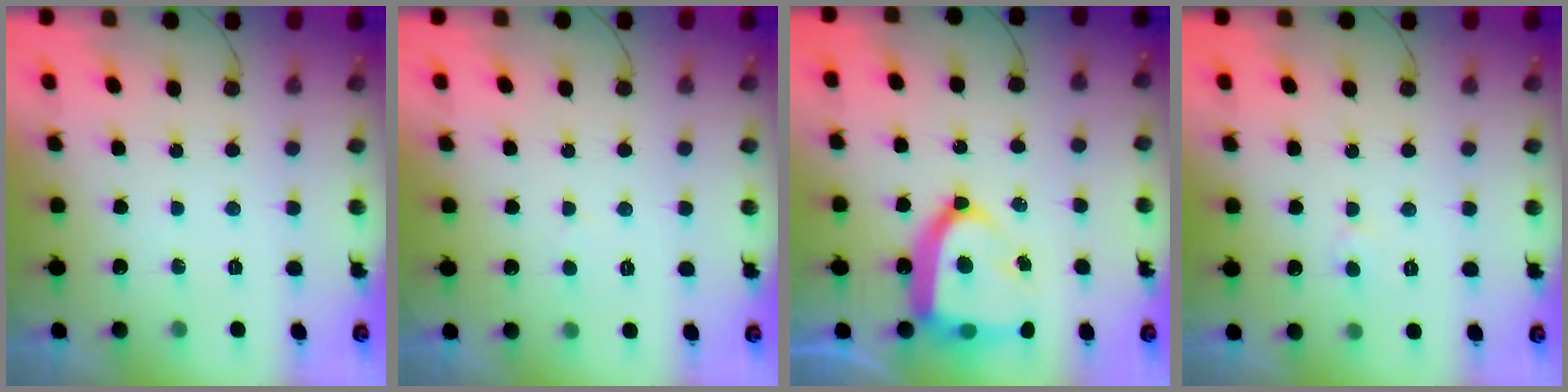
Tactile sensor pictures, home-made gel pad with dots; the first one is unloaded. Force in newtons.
{"total": 2.8, "press": 2.8, "slide": 0.3}
{"total": 18.2, "press": 18.2, "slide": 0.7}
{"total": 3.8, "press": 3.8, "slide": 0.4}